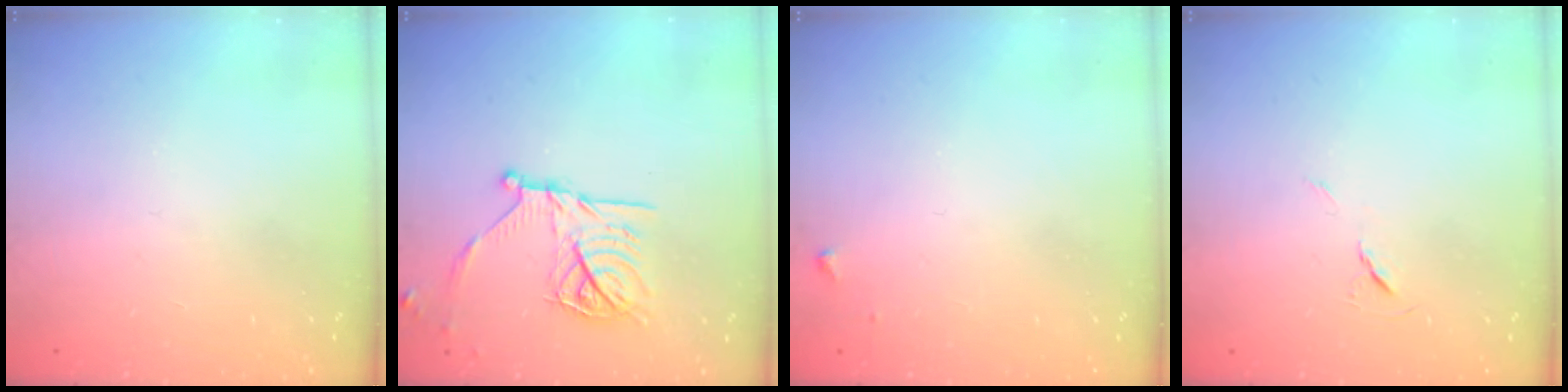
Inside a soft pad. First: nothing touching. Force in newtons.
{"total": 16.4, "press": 16.4, "slide": 0.9}
{"total": 3.3, "press": 3.3, "slide": 0.4}
{"total": 5.6, "press": 5.1, "slide": 2.2}